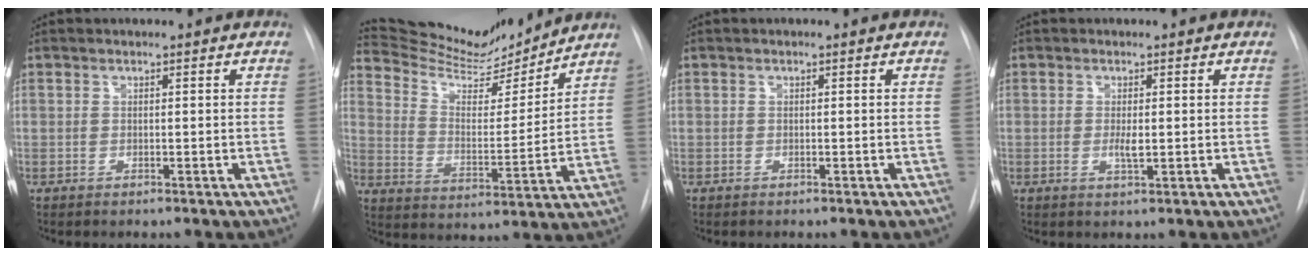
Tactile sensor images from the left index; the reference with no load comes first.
{"total": 15.2, "force": [14.6, 2.3, 3.7], "torque": [-0.068, -0.015, 0.236]}
{"total": 0.0}
{"total": 1.7, "force": [0.0, 0.4, 1.6], "torque": [-0.034, -0.007, 0.001]}